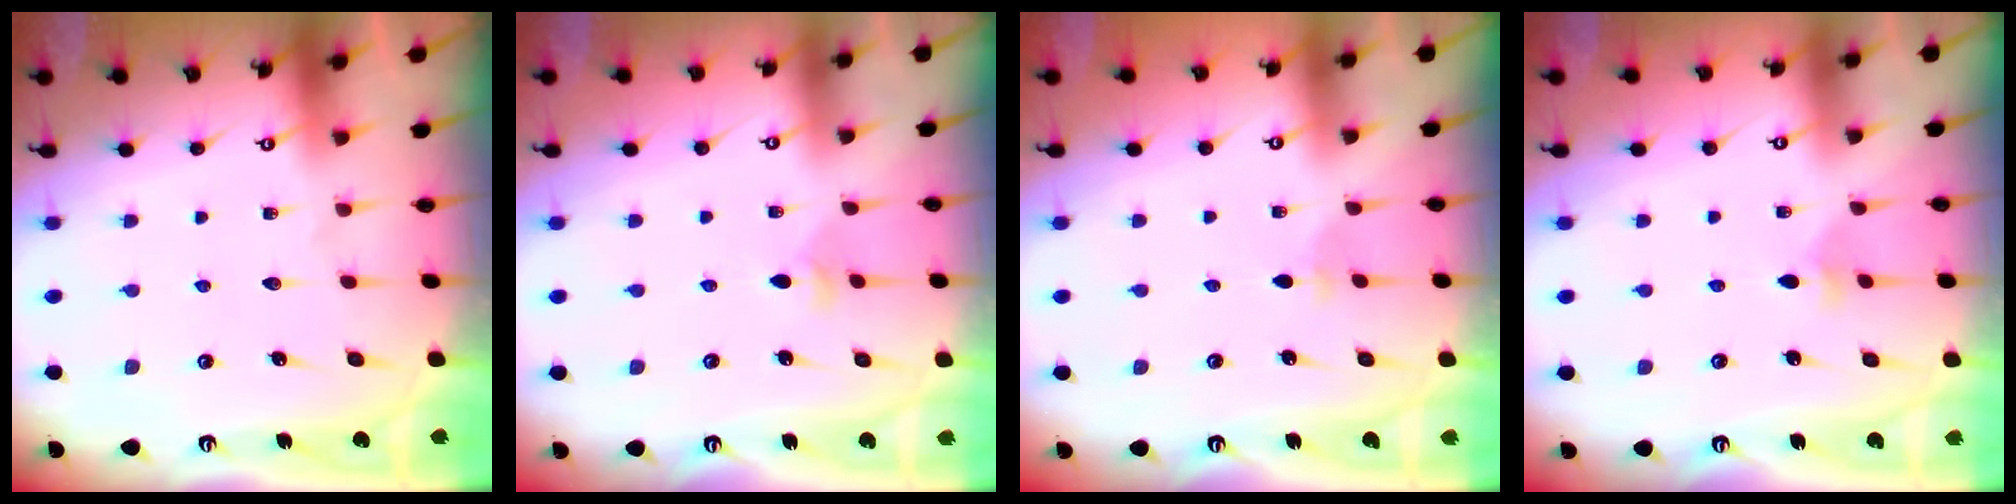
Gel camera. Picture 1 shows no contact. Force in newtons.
{"total": 3.3, "press": 3.1, "slide": 0.9}
{"total": 2.8, "press": 2.7, "slide": 0.6}
{"total": 2.8, "press": 2.7, "slide": 0.7}